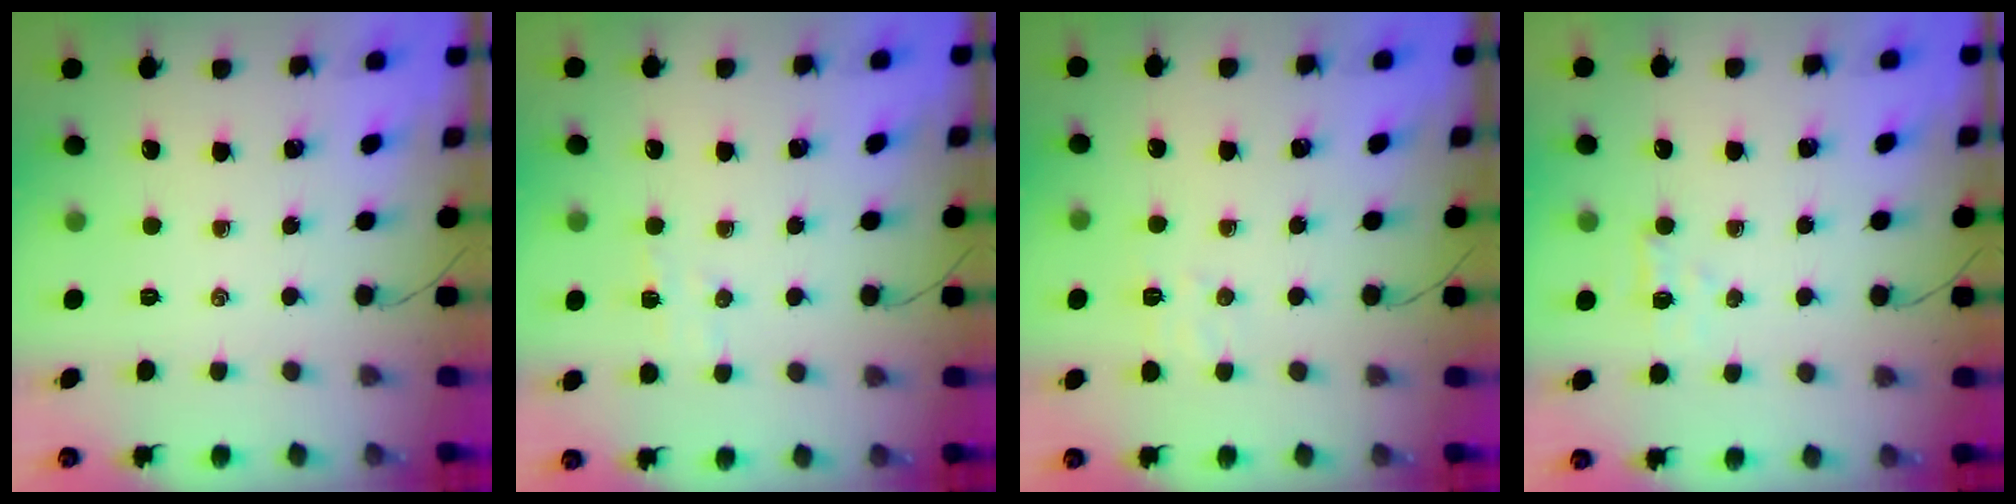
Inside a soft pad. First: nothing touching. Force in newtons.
{"total": 4.5, "press": 4.4, "slide": 1.1}
{"total": 5.2, "press": 5.0, "slide": 1.2}
{"total": 2.1, "press": 2.0, "slide": 0.7}